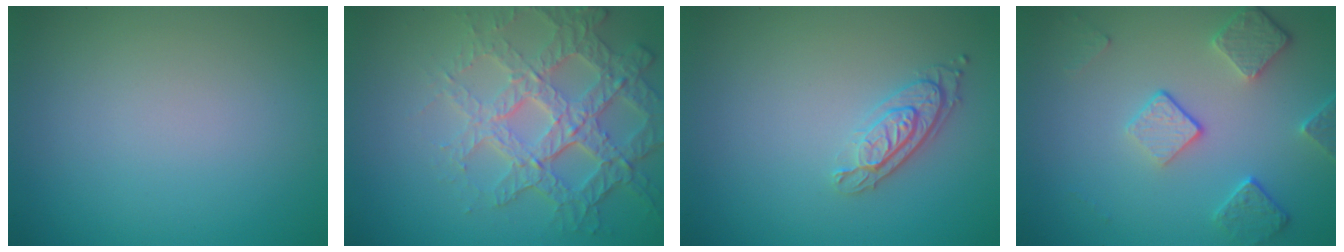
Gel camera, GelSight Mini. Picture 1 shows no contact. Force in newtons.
{"total": 6.1, "press": 5.0, "slide": 3.5}
{"total": 2.4, "press": 1.9, "slide": 1.4}
{"total": 4.0, "press": 3.0, "slide": 2.6}